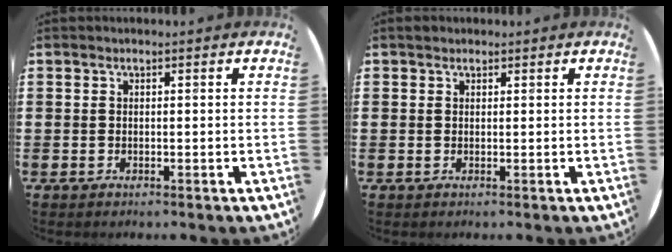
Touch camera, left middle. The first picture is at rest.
{"total": 0.6, "force": [0.5, 0.3, 0.0], "torque": [0.008, 0.000, 0.009]}